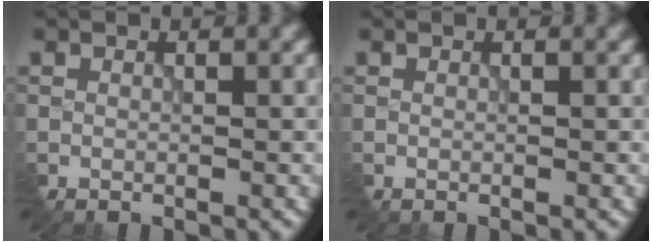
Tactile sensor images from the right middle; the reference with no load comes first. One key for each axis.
{"total": 0.0}